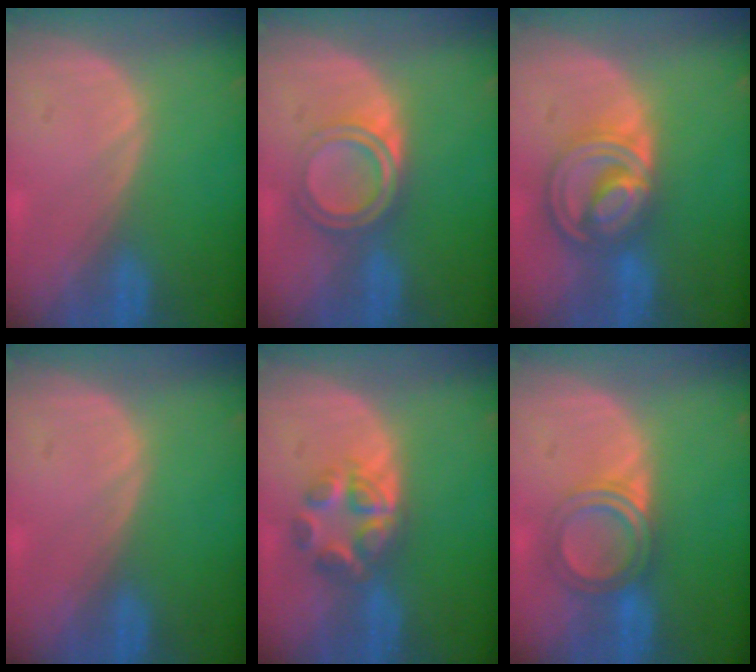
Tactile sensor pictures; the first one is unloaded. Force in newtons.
{"total": 5.3, "press": 5.0, "slide": 1.8}
{"total": 8.7, "press": 7.4, "slide": 4.6}
{"total": 0.0}
{"total": 5.9, "press": 5.4, "slide": 2.2}
{"total": 5.0, "press": 4.9, "slide": 1.1}